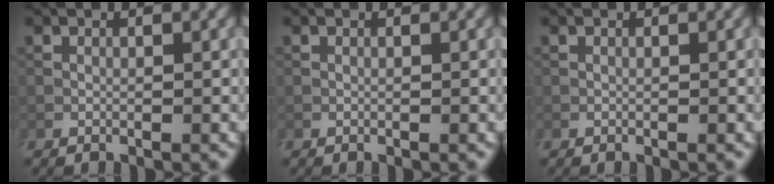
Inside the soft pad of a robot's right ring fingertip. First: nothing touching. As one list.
[{"total": 0.0}, {"total": 0.0}]